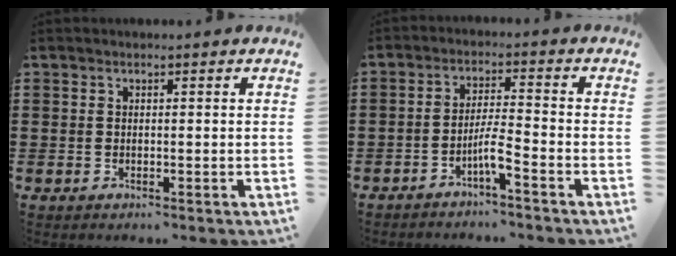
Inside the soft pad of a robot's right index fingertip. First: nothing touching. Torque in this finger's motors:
{"motor_torque": [0.01, 0.00, 0.28, 0.03]}